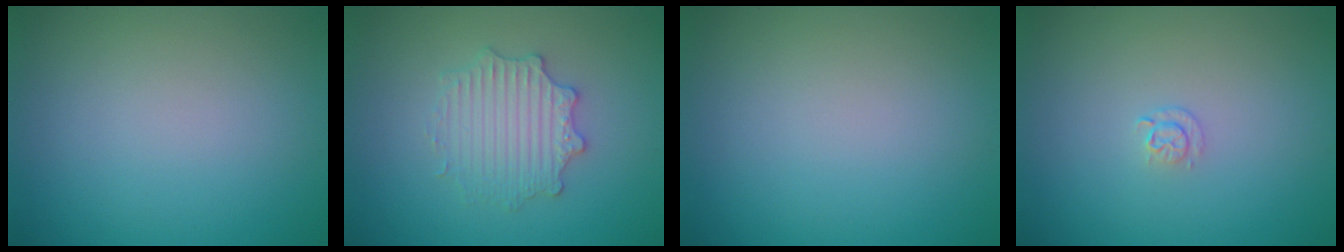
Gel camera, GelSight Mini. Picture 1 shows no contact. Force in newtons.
{"total": 3.0, "press": 2.9, "slide": 0.4}
{"total": 0.0}
{"total": 0.9, "press": 0.6, "slide": 0.6}